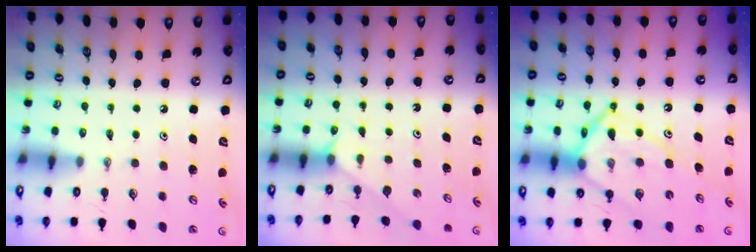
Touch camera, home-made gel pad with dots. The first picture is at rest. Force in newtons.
{"total": 1.7, "press": 1.7, "slide": 0.3}
{"total": 16.1, "press": 16.1, "slide": 1.3}